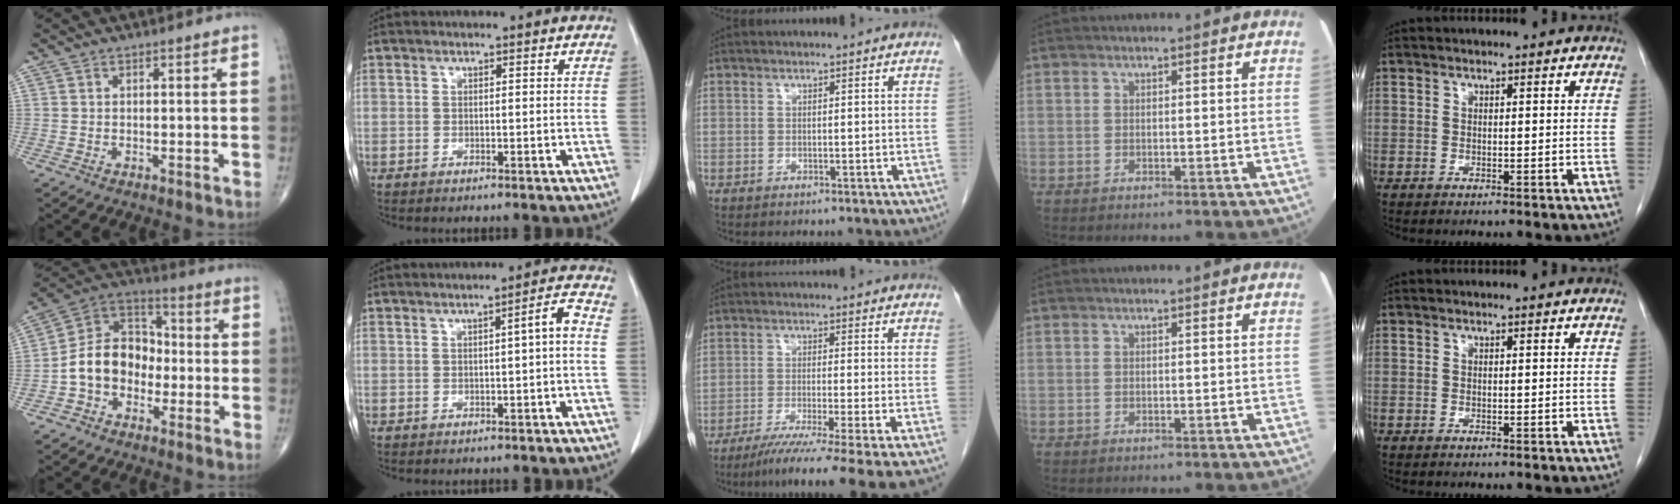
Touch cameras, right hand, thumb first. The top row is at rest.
{"thumb": {"total": 12.8, "force": [-2.7, 9.8, 7.7], "torque": [-0.105, 0.047, -0.063]}, "index": {"total": 3.1, "force": [-0.1, 0.1, 3.1], "torque": [-0.047, 0.009, -0.002]}, "middle": {"total": 13.3, "force": [-10.3, -2.6, 8.0], "torque": [-0.103, -0.046, -0.157]}}